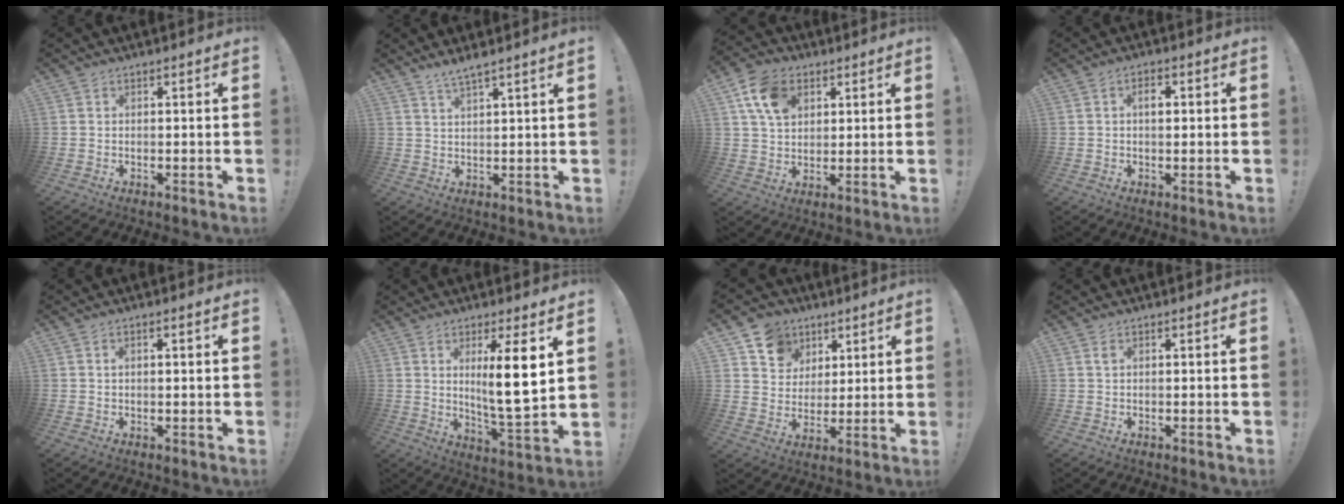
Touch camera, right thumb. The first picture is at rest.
{"total": 3.9, "force": [3.1, -0.5, 2.2], "torque": [-0.047, -0.015, 0.054]}
{"total": 12.1, "force": [5.2, 8.7, 6.5], "torque": [-0.110, -0.004, 0.104]}
{"total": 2.3, "force": [0.3, 1.3, 1.9], "torque": [-0.024, 0.005, -0.002]}
{"total": 1.3, "force": [0.1, 0.3, 1.2], "torque": [-0.032, 0.006, 0.002]}
{"total": 12.6, "force": [3.5, 1.5, 12.0], "torque": [-0.192, -0.028, 0.046]}
{"total": 10.4, "force": [5.3, 8.6, 2.4], "torque": [-0.036, -0.033, 0.106]}
{"total": 0.8, "force": [0.4, 0.4, 0.6], "torque": [-0.010, 0.000, 0.006]}